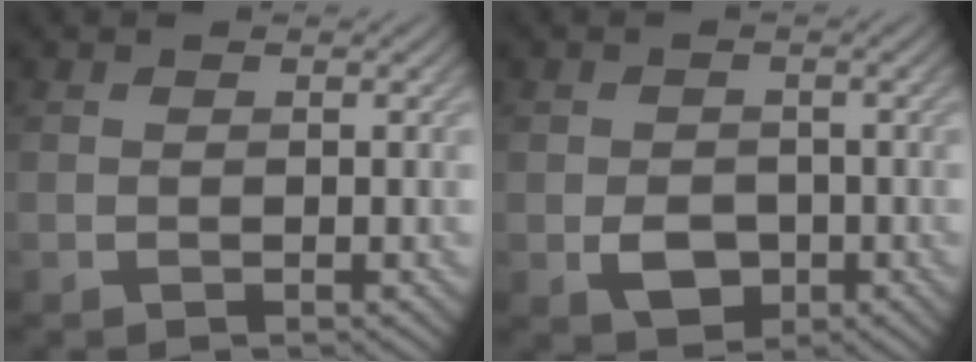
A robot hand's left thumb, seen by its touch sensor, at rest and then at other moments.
{"total": 3.5, "force": [-1.1, 2.7, 2.0], "torque": [-0.038, -0.009, -0.022]}